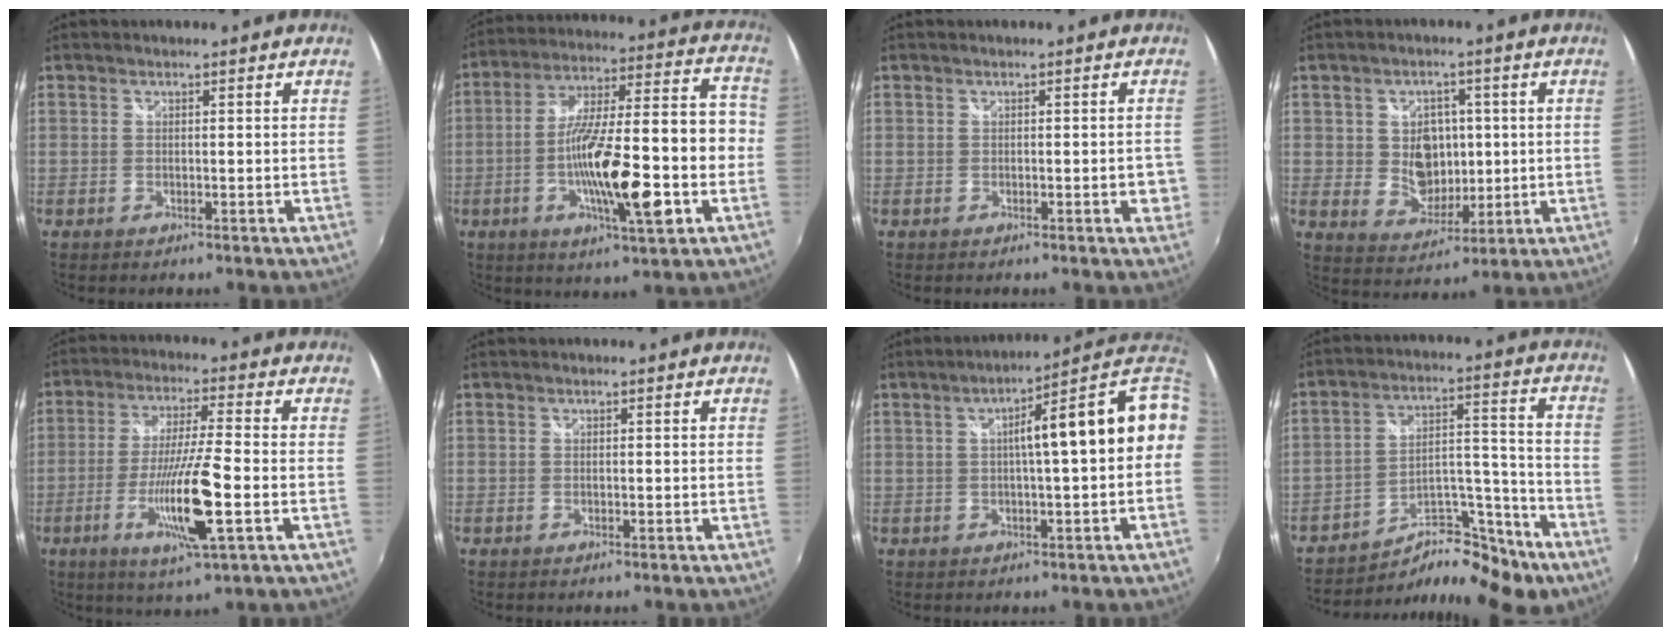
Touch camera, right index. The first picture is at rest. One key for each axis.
{"total": 21.0, "fx": -6.1, "fy": 3.9, "fz": 19.7, "tx": -0.326, "ty": 0.000, "tz": -0.097}
{"total": 2.4, "fx": -0.8, "fy": 1.0, "fz": 2.1, "tx": -0.022, "ty": 0.003, "tz": -0.008}
{"total": 8.8, "fx": 0.6, "fy": 7.2, "fz": 4.9, "tx": -0.097, "ty": 0.003, "tz": 0.024}
{"total": 13.0, "fx": -4.2, "fy": 0.4, "fz": 12.2, "tx": -0.235, "ty": -0.022, "tz": -0.075}
{"total": 0.0}
{"total": 13.5, "fx": 1.2, "fy": 1.0, "fz": 13.4, "tx": -0.159, "ty": 0.026, "tz": 0.019}
{"total": 15.8, "fx": -12.3, "fy": 6.9, "fz": 6.9, "tx": -0.108, "ty": 0.031, "tz": -0.179}